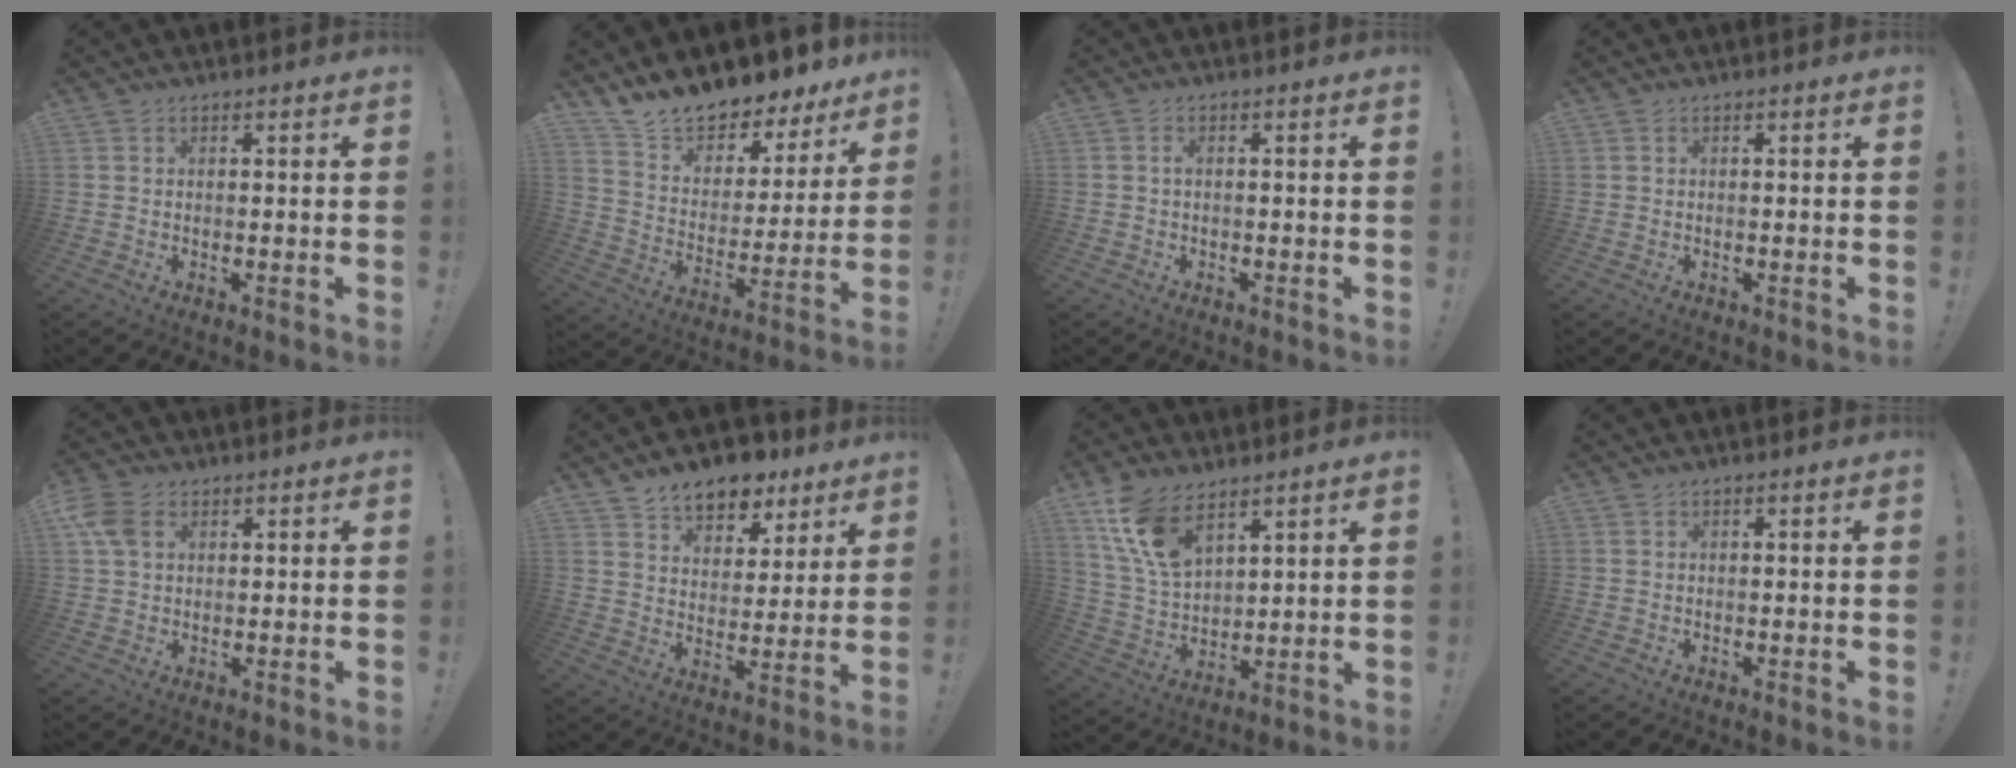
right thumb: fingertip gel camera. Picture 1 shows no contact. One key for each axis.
{"total": 12.8, "fx": 12.0, "fy": 3.6, "fz": 2.4, "tx": -0.062, "ty": -0.111, "tz": 0.215}
{"total": 0.9, "fx": -0.3, "fy": 0.8, "fz": 0.2, "tx": -0.014, "ty": 0.006, "tz": -0.005}
{"total": 0.0}
{"total": 7.4, "fx": 3.1, "fy": 5.2, "fz": 4.4, "tx": -0.076, "ty": 0.002, "tz": 0.061}
{"total": 11.0, "fx": 8.6, "fy": 6.0, "fz": 3.2, "tx": -0.056, "ty": -0.057, "tz": 0.161}
{"total": 13.1, "fx": 8.7, "fy": 6.6, "fz": 7.2, "tx": -0.155, "ty": -0.037, "tz": 0.169}
{"total": 0.0}